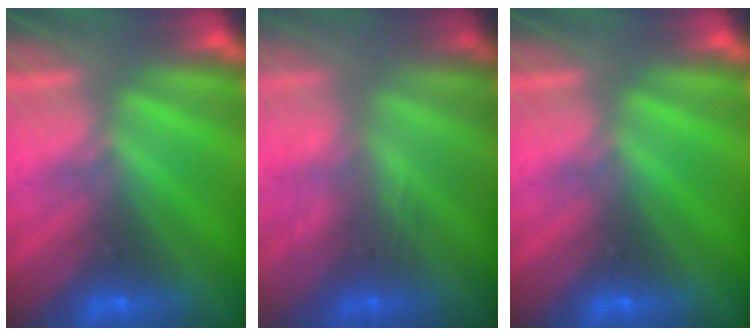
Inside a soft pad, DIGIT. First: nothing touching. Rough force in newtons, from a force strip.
{"total": 2.9}
{"total": 0.0}